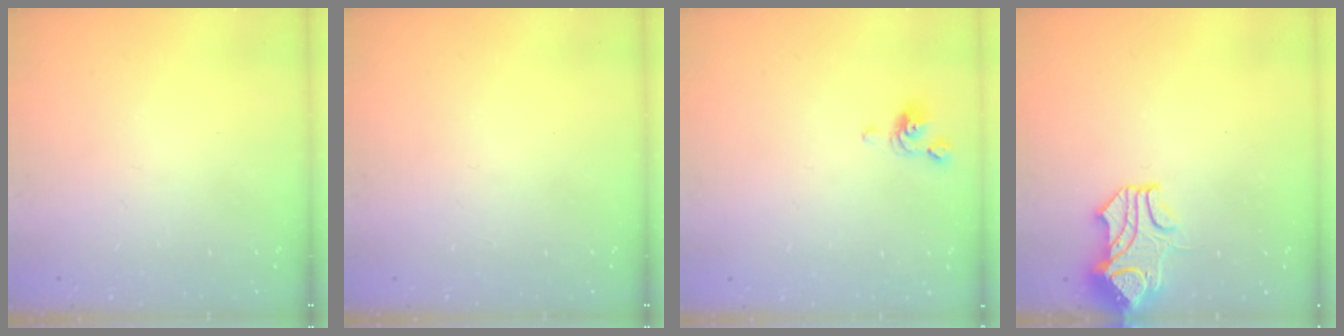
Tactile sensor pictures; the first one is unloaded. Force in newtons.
{"total": 0.0}
{"total": 2.3, "press": 2.3, "slide": 0.6}
{"total": 1.6, "press": 1.0, "slide": 1.2}